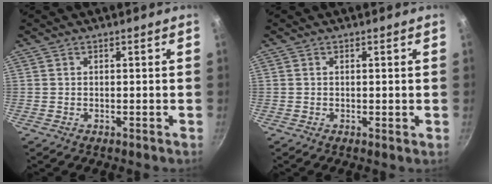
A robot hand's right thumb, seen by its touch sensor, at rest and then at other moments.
{"total": 0.9, "force": [0.1, 0.3, 0.8], "torque": [-0.011, -0.001, -0.001]}